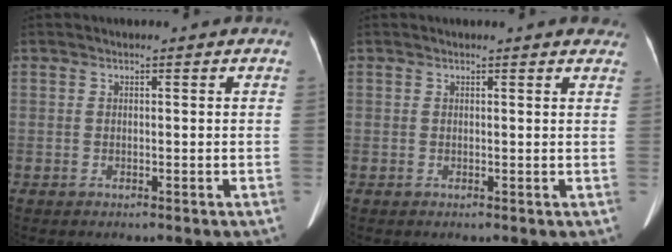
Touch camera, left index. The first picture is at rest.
{"total": 4.6, "force": [4.3, 0.8, 1.4], "torque": [-0.007, -0.004, 0.026]}